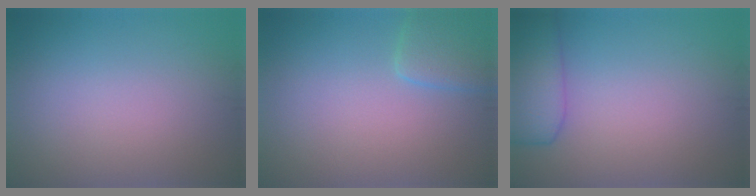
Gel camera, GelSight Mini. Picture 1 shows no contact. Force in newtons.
{"total": 2.6, "press": 2.6, "slide": 0.2}
{"total": 4.6, "press": 4.6, "slide": 0.4}